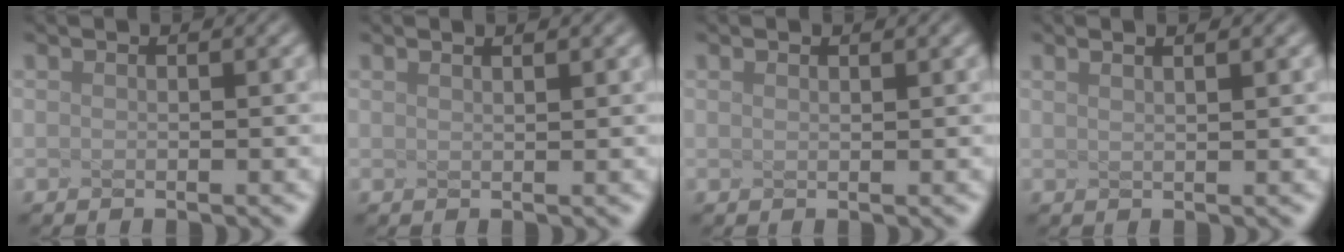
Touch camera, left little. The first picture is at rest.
{"total": 1.4, "force": [1.1, 0.4, 0.9], "torque": [-0.004, 0.021, 0.004]}
{"total": 0.7, "force": [0.6, 0.1, 0.4], "torque": [-0.002, 0.007, 0.003]}
{"total": 2.2, "force": [1.4, 0.7, 1.5], "torque": [-0.020, 0.027, 0.012]}